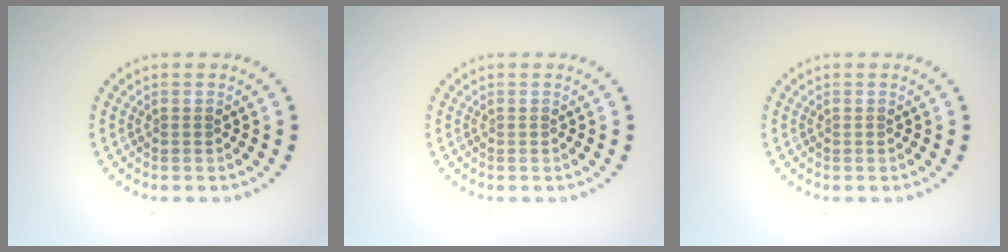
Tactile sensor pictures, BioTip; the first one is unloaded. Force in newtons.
{"total": 0.0}
{"total": 0.0}